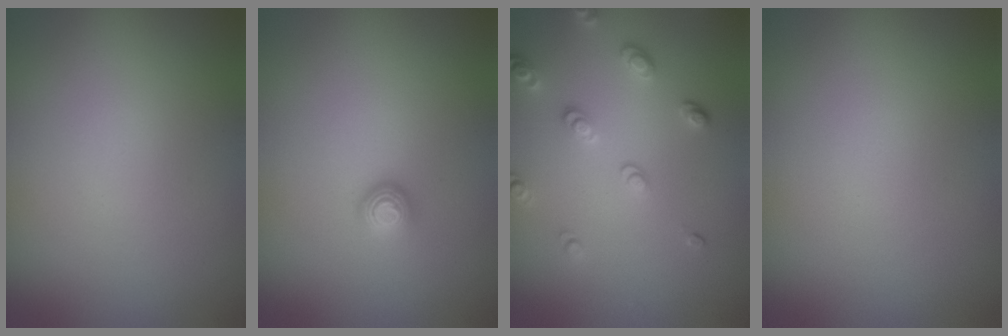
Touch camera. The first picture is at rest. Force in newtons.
{"total": 1.5, "press": 1.0, "slide": 1.1}
{"total": 2.6, "press": 2.4, "slide": 0.9}
{"total": 0.0}